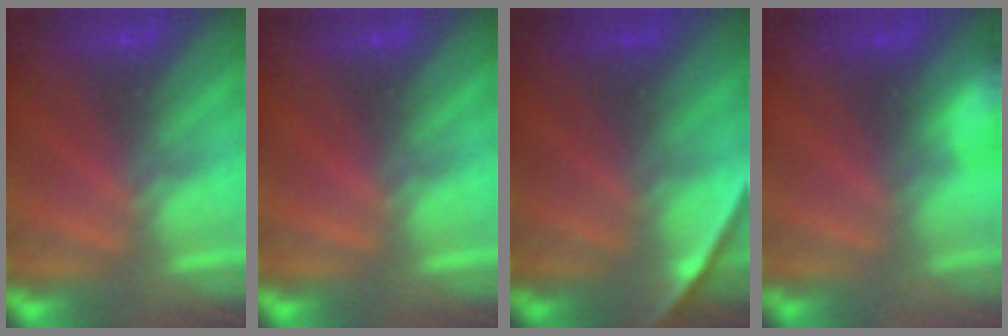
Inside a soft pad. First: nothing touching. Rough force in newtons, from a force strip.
{"total": 0.0}
{"total": 2.0}
{"total": 8.6}